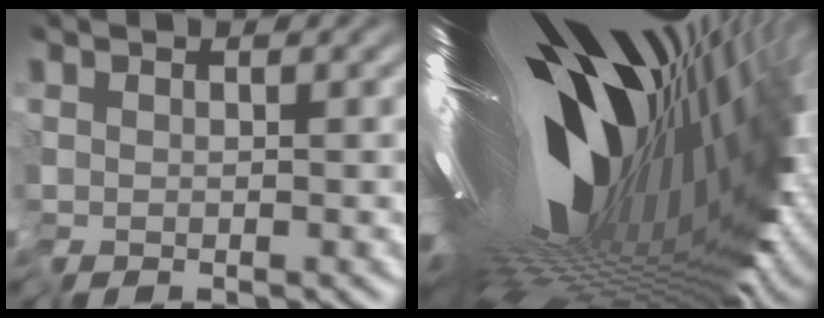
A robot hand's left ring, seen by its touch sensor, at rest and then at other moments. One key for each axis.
{"total": 20.1, "fx": 2.5, "fy": 6.2, "fz": 18.9, "tx": -0.293, "ty": -0.016, "tz": 0.030}